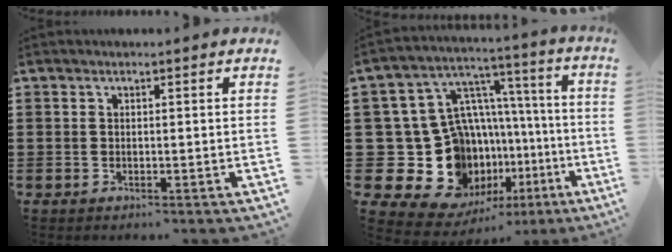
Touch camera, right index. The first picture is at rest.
{"total": 20.8, "force": [-4.8, 17.1, 10.8], "torque": [-0.257, -0.023, -0.037]}